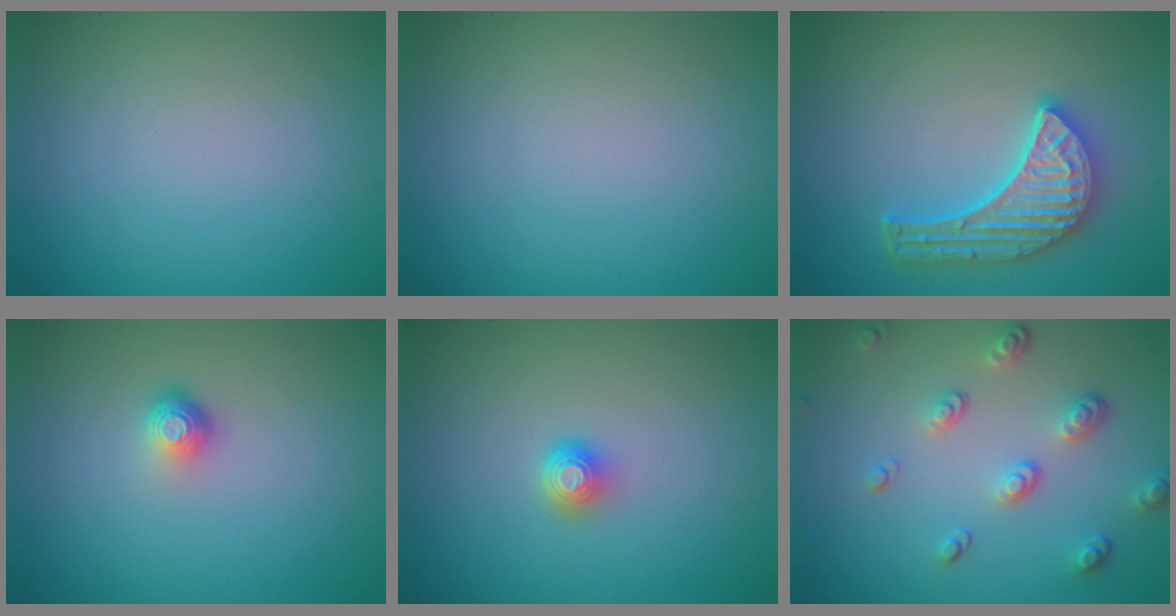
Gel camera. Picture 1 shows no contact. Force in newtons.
{"total": 0.0}
{"total": 5.6, "press": 4.5, "slide": 3.3}
{"total": 1.8, "press": 1.2, "slide": 1.3}
{"total": 1.6, "press": 1.3, "slide": 1.1}
{"total": 3.4, "press": 2.6, "slide": 2.1}